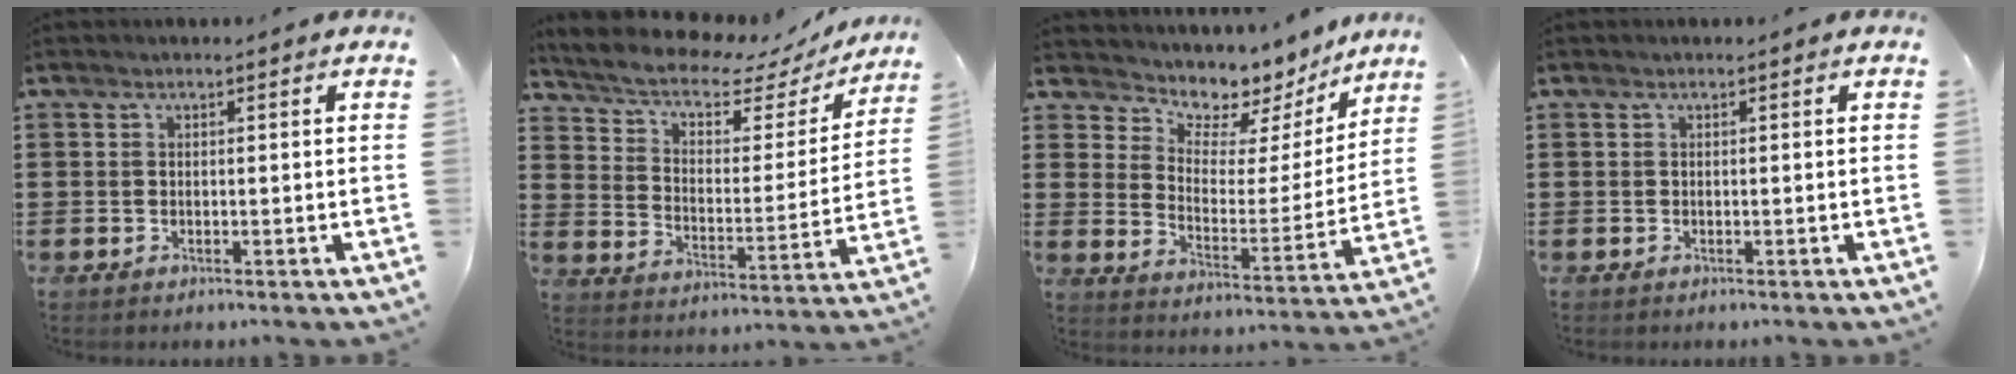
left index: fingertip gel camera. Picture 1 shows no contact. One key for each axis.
{"total": 7.7, "fx": 6.0, "fy": 2.9, "fz": 3.9, "tx": -0.093, "ty": -0.035, "tz": 0.100}
{"total": 6.6, "fx": 6.1, "fy": 2.6, "fz": 0.3, "tx": -0.033, "ty": -0.061, "tz": 0.104}
{"total": 0.0}